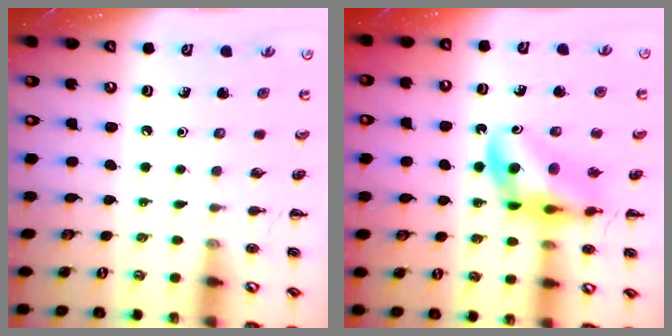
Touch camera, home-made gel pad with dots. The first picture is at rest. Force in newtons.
{"total": 12.6, "press": 12.0, "slide": 3.5}